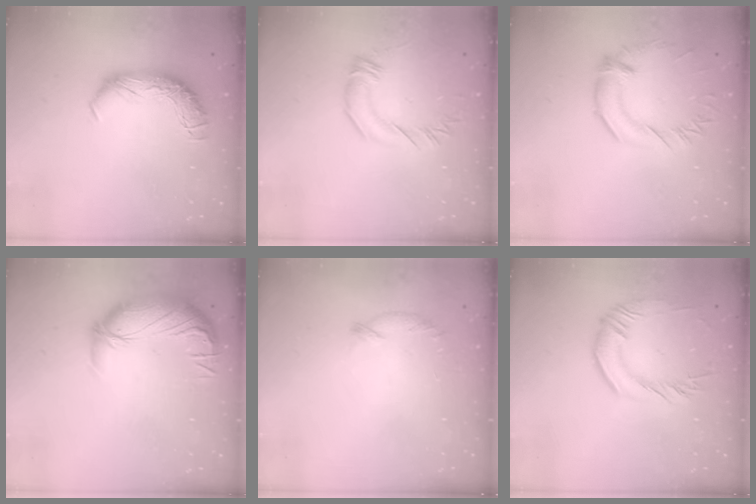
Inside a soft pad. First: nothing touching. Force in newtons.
{"total": 2.5, "press": 2.4, "slide": 0.3}
{"total": 1.4, "press": 0.7, "slide": 1.2}
{"total": 2.8, "press": 0.0, "slide": 2.8}
{"total": 5.3, "press": 5.2, "slide": 0.8}
{"total": 1.5, "press": 1.0, "slide": 1.1}